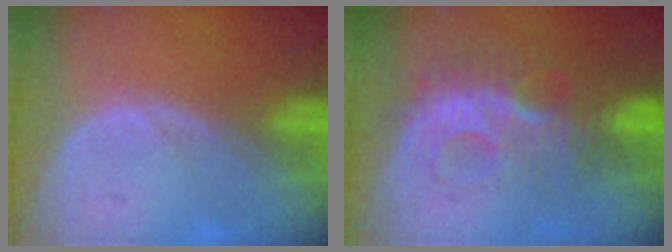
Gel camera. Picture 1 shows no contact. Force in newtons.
{"total": 9.2, "press": 8.5, "slide": 3.5}